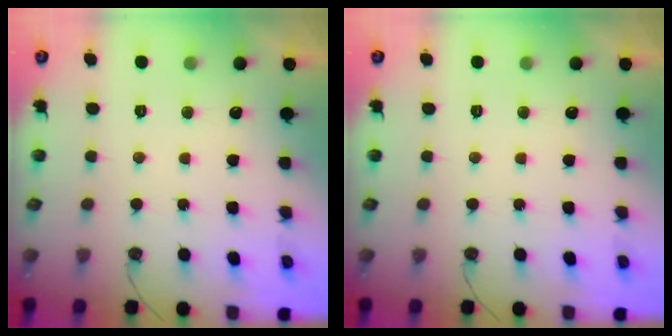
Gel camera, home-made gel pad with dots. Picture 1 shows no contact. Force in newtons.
{"total": 0.0}